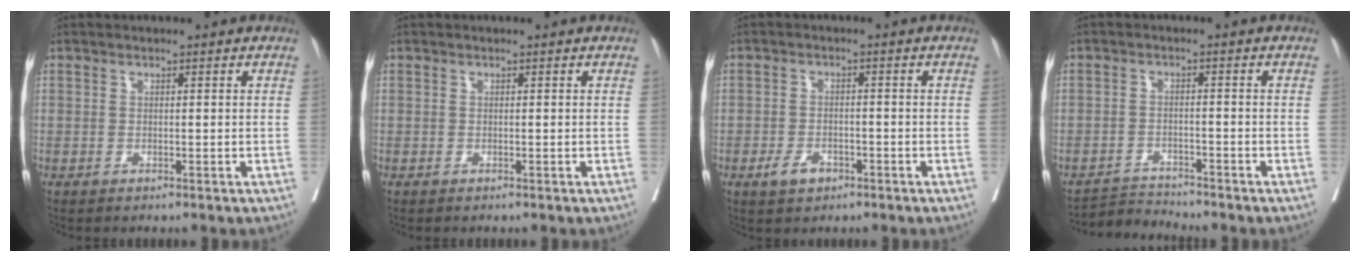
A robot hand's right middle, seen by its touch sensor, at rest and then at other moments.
{"total": 0.0}
{"total": 3.3, "force": [-1.9, 2.0, 1.8], "torque": [-0.035, 0.002, -0.026]}
{"total": 3.6, "force": [-3.2, -0.7, -1.4], "torque": [0.028, -0.008, -0.053]}